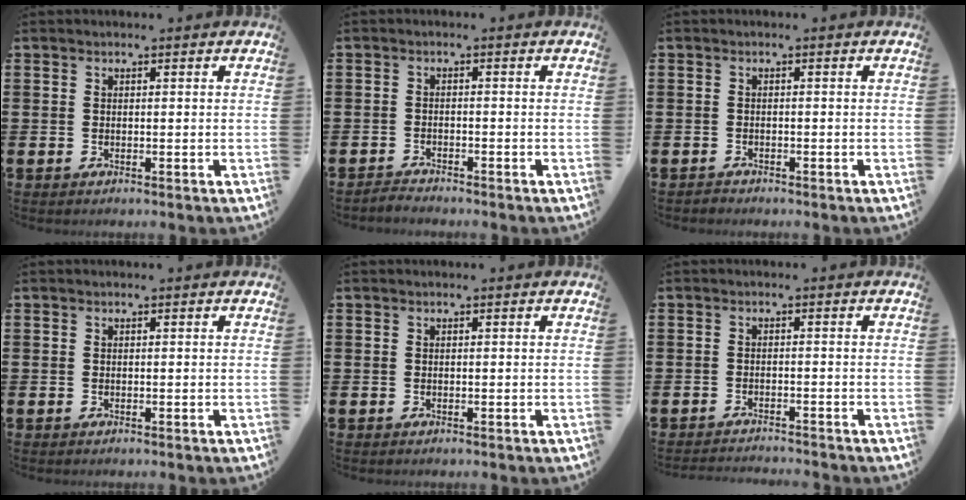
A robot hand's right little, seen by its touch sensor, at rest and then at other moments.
{"total": 1.3, "force": [-1.3, 0.0, 0.0], "torque": [-0.003, 0.002, -0.027]}
{"total": 0.6, "force": [-0.6, 0.2, 0.0], "torque": [-0.001, -0.001, -0.013]}
{"total": 0.0}
{"total": 0.0}
{"total": 1.3, "force": [-1.3, -0.1, 0.0], "torque": [-0.002, 0.002, -0.027]}